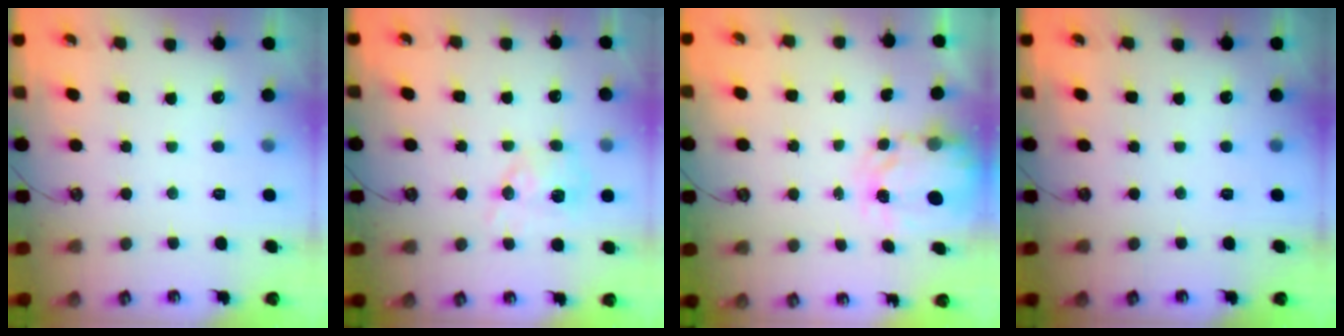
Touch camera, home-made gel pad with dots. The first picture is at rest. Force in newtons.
{"total": 8.7, "press": 8.7, "slide": 0.4}
{"total": 3.9, "press": 3.9, "slide": 0.1}
{"total": 0.0}